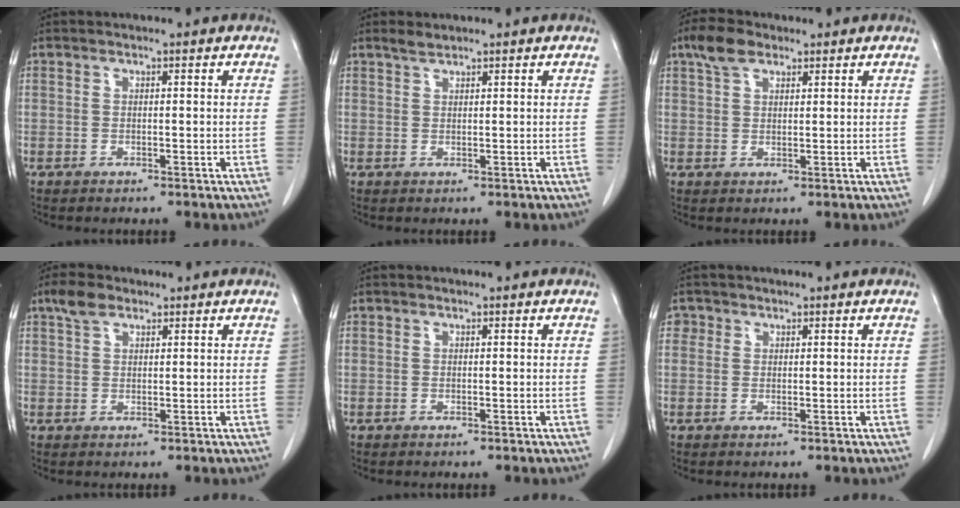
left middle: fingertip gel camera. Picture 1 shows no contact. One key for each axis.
{"total": 1.3, "fx": 1.2, "fy": 0.1, "fz": 0.4, "tx": -0.012, "ty": 0.003, "tz": 0.027}
{"total": 3.6, "fx": 2.4, "fy": 1.9, "fz": 1.9, "tx": -0.042, "ty": 0.013, "tz": 0.048}
{"total": 3.1, "fx": 2.1, "fy": 1.6, "fz": 1.6, "tx": -0.035, "ty": 0.011, "tz": 0.042}
{"total": 0.0}
{"total": 1.2, "fx": 0.6, "fy": 1.1, "fz": 0.1, "tx": 0.011, "ty": 0.003, "tz": 0.006}